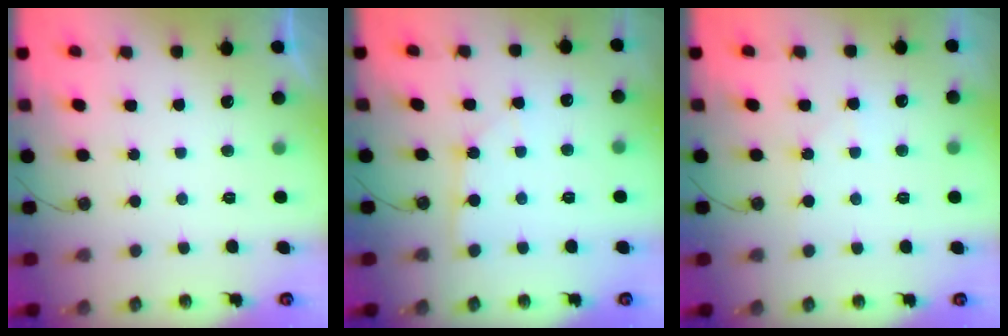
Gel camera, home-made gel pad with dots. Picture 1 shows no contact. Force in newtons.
{"total": 2.0, "press": 2.0, "slide": 0.3}
{"total": 3.3, "press": 3.2, "slide": 0.5}